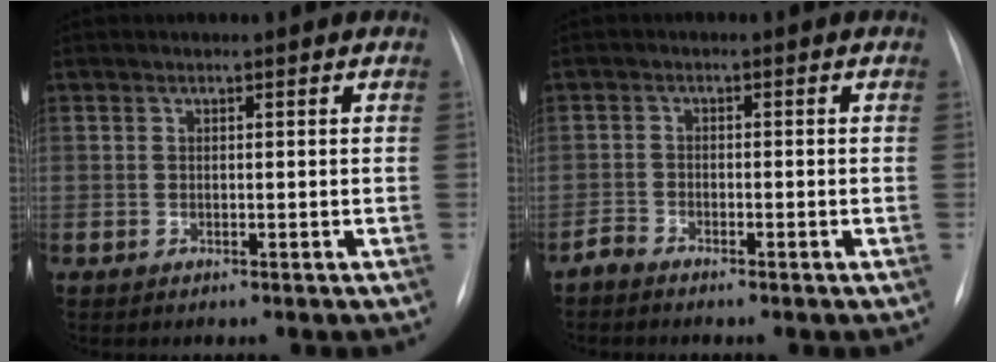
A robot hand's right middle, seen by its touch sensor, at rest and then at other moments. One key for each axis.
{"total": 1.6, "fx": -1.6, "fy": 0.2, "fz": 0.3, "tx": -0.006, "ty": -0.001, "tz": -0.030}